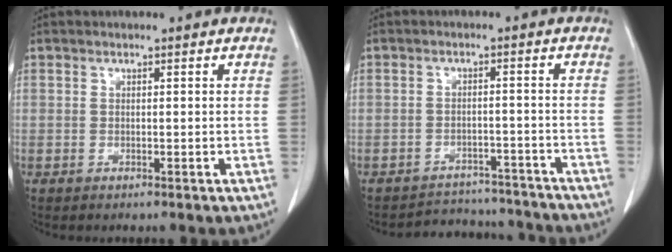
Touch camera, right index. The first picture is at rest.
{"total": 9.7, "force": [-9.2, 3.2, 0.1], "torque": [0.007, 0.024, -0.118]}